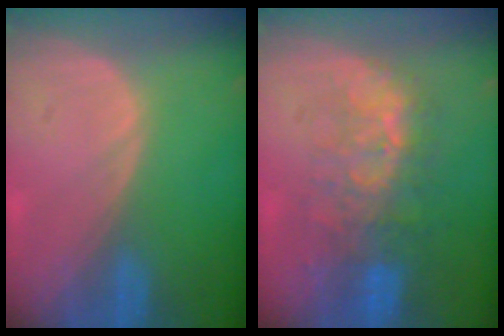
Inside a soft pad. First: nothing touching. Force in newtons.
{"total": 9.8, "press": 8.4, "slide": 5.0}